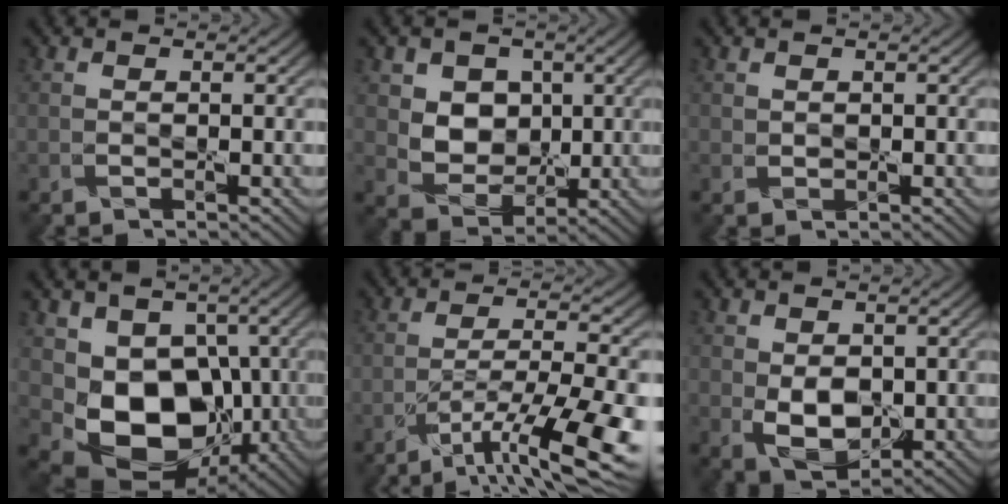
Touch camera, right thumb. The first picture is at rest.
{"total": 6.6, "force": [1.8, 5.5, 3.3], "torque": [-0.089, -0.019, 0.037]}
{"total": 0.7, "force": [0.4, 0.5, 0.2], "torque": [-0.007, -0.004, 0.010]}
{"total": 10.5, "force": [-0.6, 8.1, 6.7], "torque": [-0.132, -0.036, -0.006]}
{"total": 12.6, "force": [-7.1, 2.7, 10.1], "torque": [-0.180, -0.006, -0.111]}
{"total": 5.2, "force": [-0.1, 3.5, 3.8], "torque": [-0.085, -0.014, 0.005]}